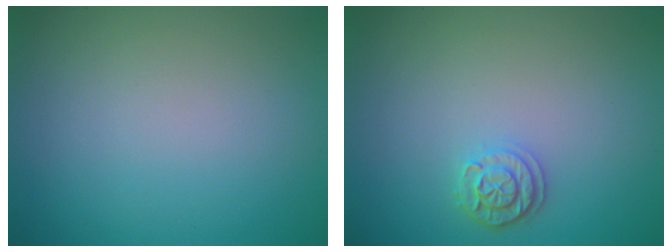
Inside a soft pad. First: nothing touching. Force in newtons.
{"total": 2.1, "press": 1.9, "slide": 0.9}